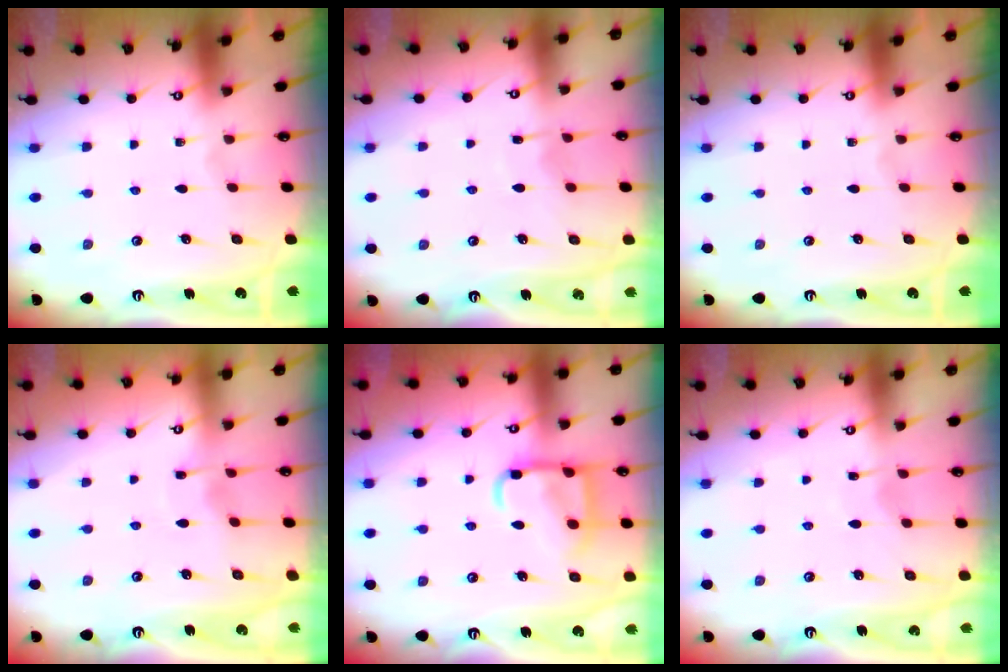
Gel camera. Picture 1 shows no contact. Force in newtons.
{"total": 4.7, "press": 4.7, "slide": 0.6}
{"total": 0.0}
{"total": 2.9, "press": 2.8, "slide": 0.4}
{"total": 13.1, "press": 13.1, "slide": 1.3}
{"total": 3.2, "press": 3.1, "slide": 0.4}